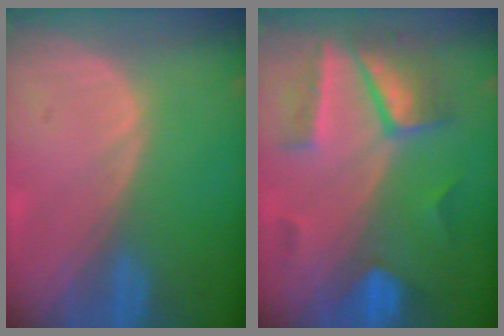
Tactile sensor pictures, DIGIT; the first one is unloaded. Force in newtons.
{"total": 7.9, "press": 7.6, "slide": 2.0}